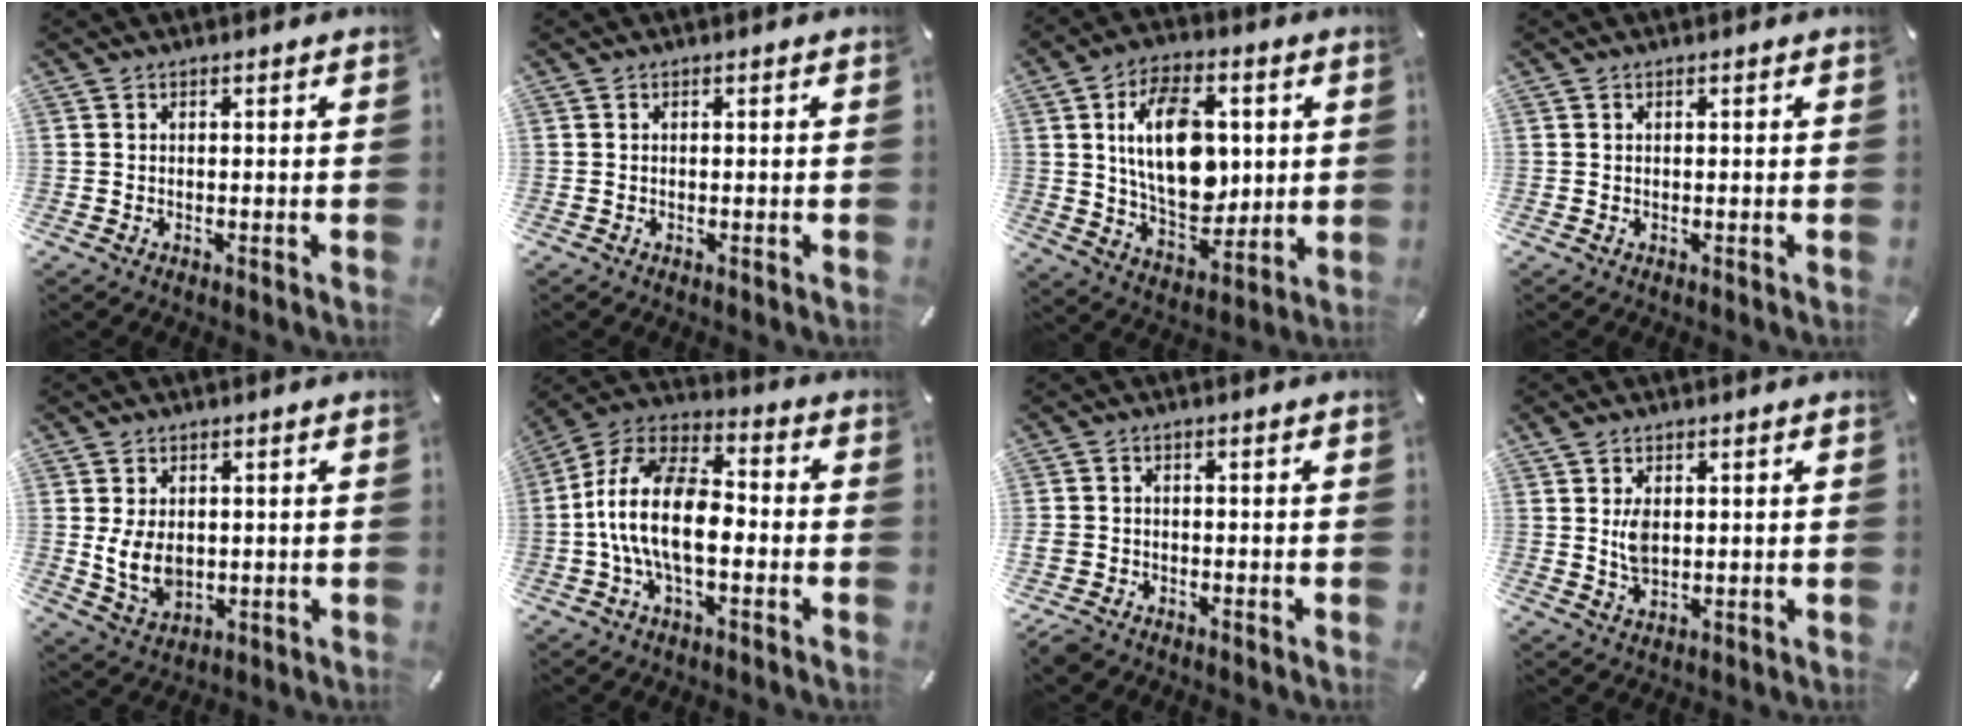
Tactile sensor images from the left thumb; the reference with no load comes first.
{"total": 0.0}
{"total": 18.0, "force": [2.8, 11.4, 13.7], "torque": [-0.257, 0.004, 0.047]}
{"total": 0.0}
{"total": 7.6, "force": [0.2, 5.7, 5.0], "torque": [-0.111, -0.006, 0.000]}
{"total": 15.5, "force": [-3.2, 8.5, 12.6], "torque": [-0.264, 0.014, -0.059]}
{"total": 3.7, "force": [-2.3, 2.7, 1.0], "torque": [-0.035, 0.009, -0.049]}
{"total": 4.7, "force": [1.0, 3.0, 3.6], "torque": [-0.075, -0.001, 0.013]}